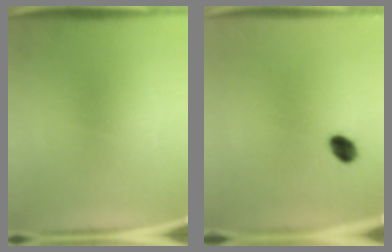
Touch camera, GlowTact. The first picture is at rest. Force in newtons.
{"total": 3.8}